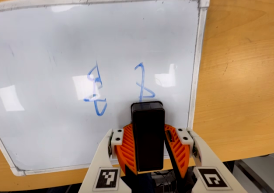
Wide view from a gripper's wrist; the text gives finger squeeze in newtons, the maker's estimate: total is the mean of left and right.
{"total": 6.8, "left": 7.6, "right": 5.9}